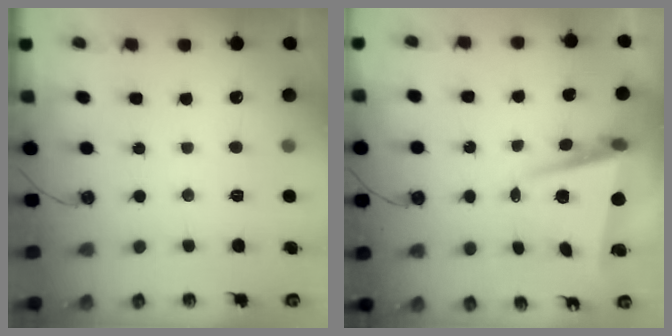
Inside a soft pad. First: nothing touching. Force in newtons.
{"total": 6.7, "press": 6.5, "slide": 1.9}